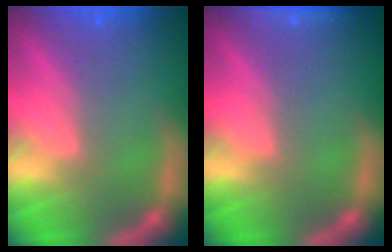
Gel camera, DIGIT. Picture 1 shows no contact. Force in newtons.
{"total": 1.4}